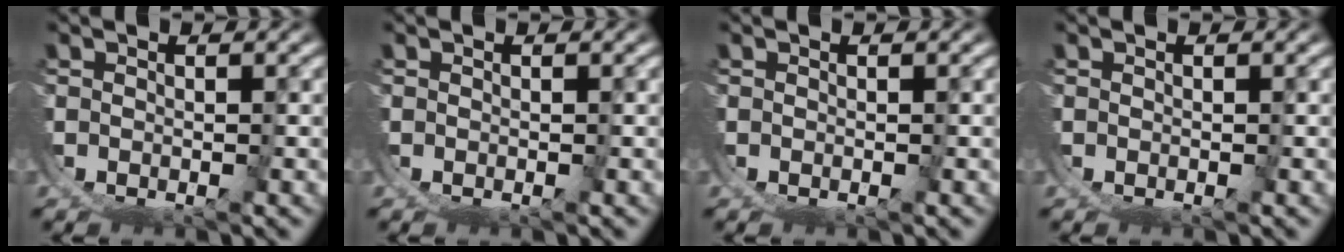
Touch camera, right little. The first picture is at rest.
{"total": 0.0}
{"total": 0.0}
{"total": 0.0}